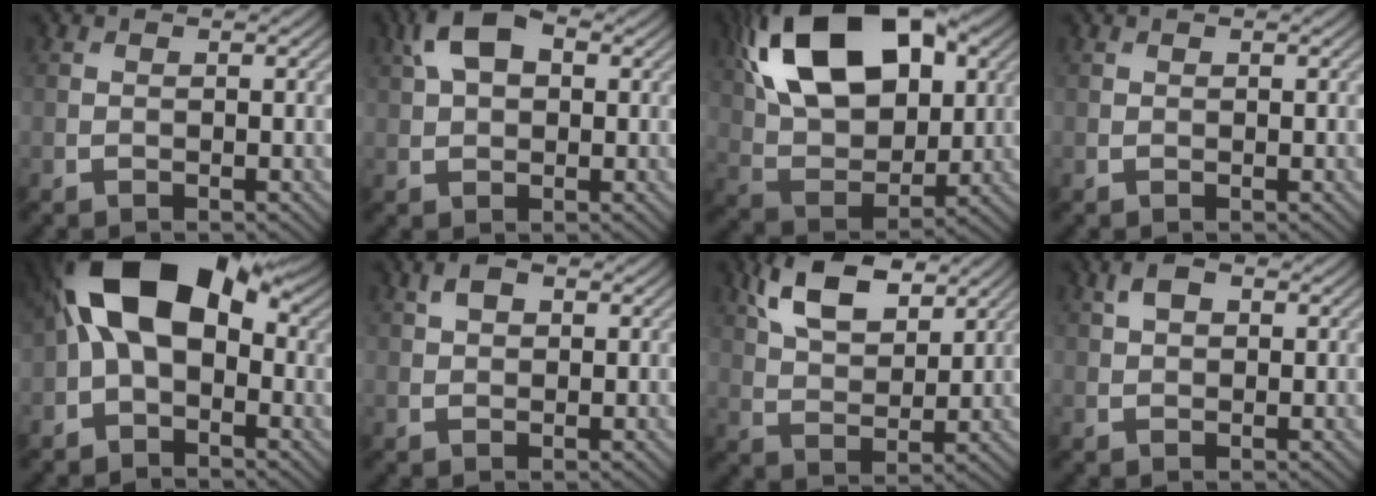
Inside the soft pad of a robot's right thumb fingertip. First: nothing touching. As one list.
[{"total": 7.0, "force": [2.6, 4.0, 5.2], "torque": [-0.110, 0.017, 0.039]}, {"total": 19.0, "force": [7.6, 10.8, 13.6], "torque": [-0.261, 0.033, 0.113]}, {"total": 0.0}, {"total": 15.2, "force": [2.3, 9.1, 12.0], "torque": [-0.207, 0.020, 0.020]}, {"total": 2.6, "force": [1.3, 1.6, 1.7], "torque": [-0.038, 0.004, 0.023]}, {"total": 9.6, "force": [5.5, 4.7, 6.4], "torque": [-0.141, 0.006, 0.107]}, {"total": 3.0, "force": [1.3, 1.7, 2.0], "torque": [-0.045, 0.004, 0.023]}]